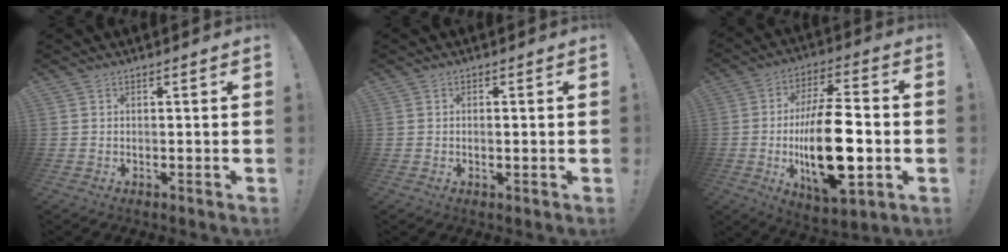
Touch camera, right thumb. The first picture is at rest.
{"total": 1.0, "force": [-0.3, 0.3, 0.9], "torque": [-0.016, 0.000, -0.006]}
{"total": 23.1, "force": [-3.4, 9.5, 20.8], "torque": [-0.378, -0.004, -0.054]}